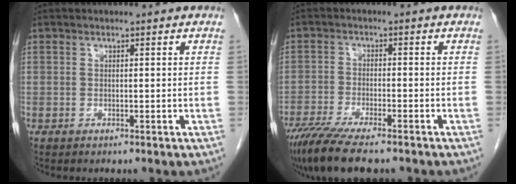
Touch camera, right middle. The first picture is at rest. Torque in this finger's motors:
{"motor_torque": [1.17, -0.97, 0.35, 0.13]}